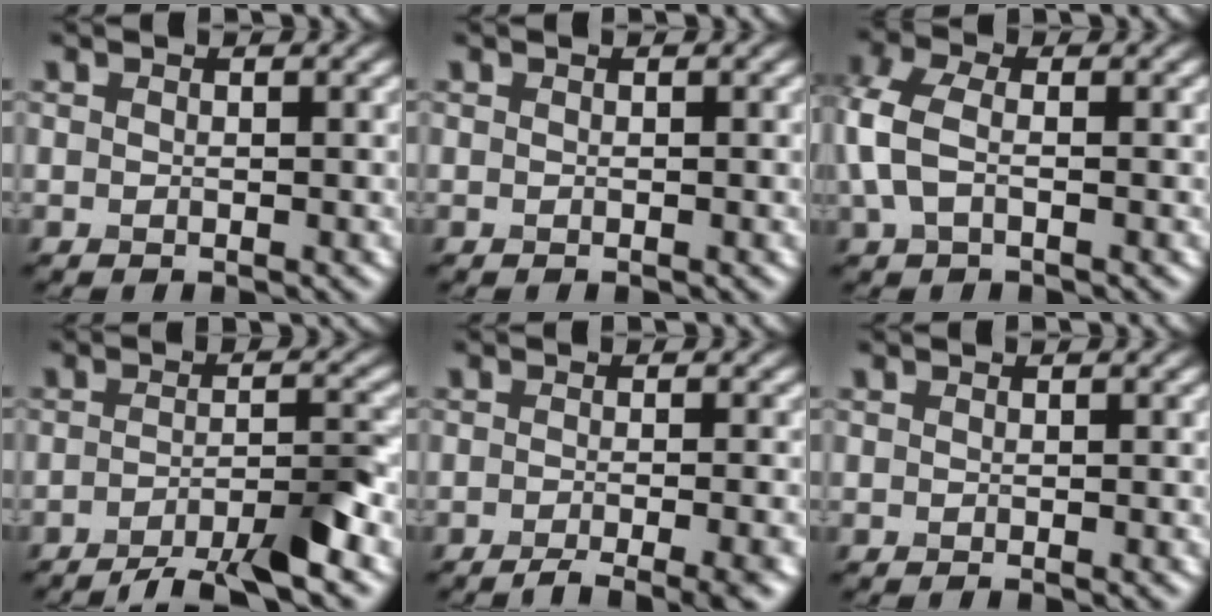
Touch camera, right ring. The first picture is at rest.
{"total": 0.0}
{"total": 4.3, "force": [0.1, 2.5, 3.5], "torque": [-0.092, 0.011, -0.008]}
{"total": 5.7, "force": [-3.8, 1.1, 4.2], "torque": [-0.054, 0.006, -0.067]}
{"total": 5.9, "force": [-3.8, 1.4, 4.3], "torque": [-0.046, 0.000, -0.055]}
{"total": 1.0, "force": [-0.5, 0.2, 0.8], "torque": [-0.007, -0.004, -0.009]}